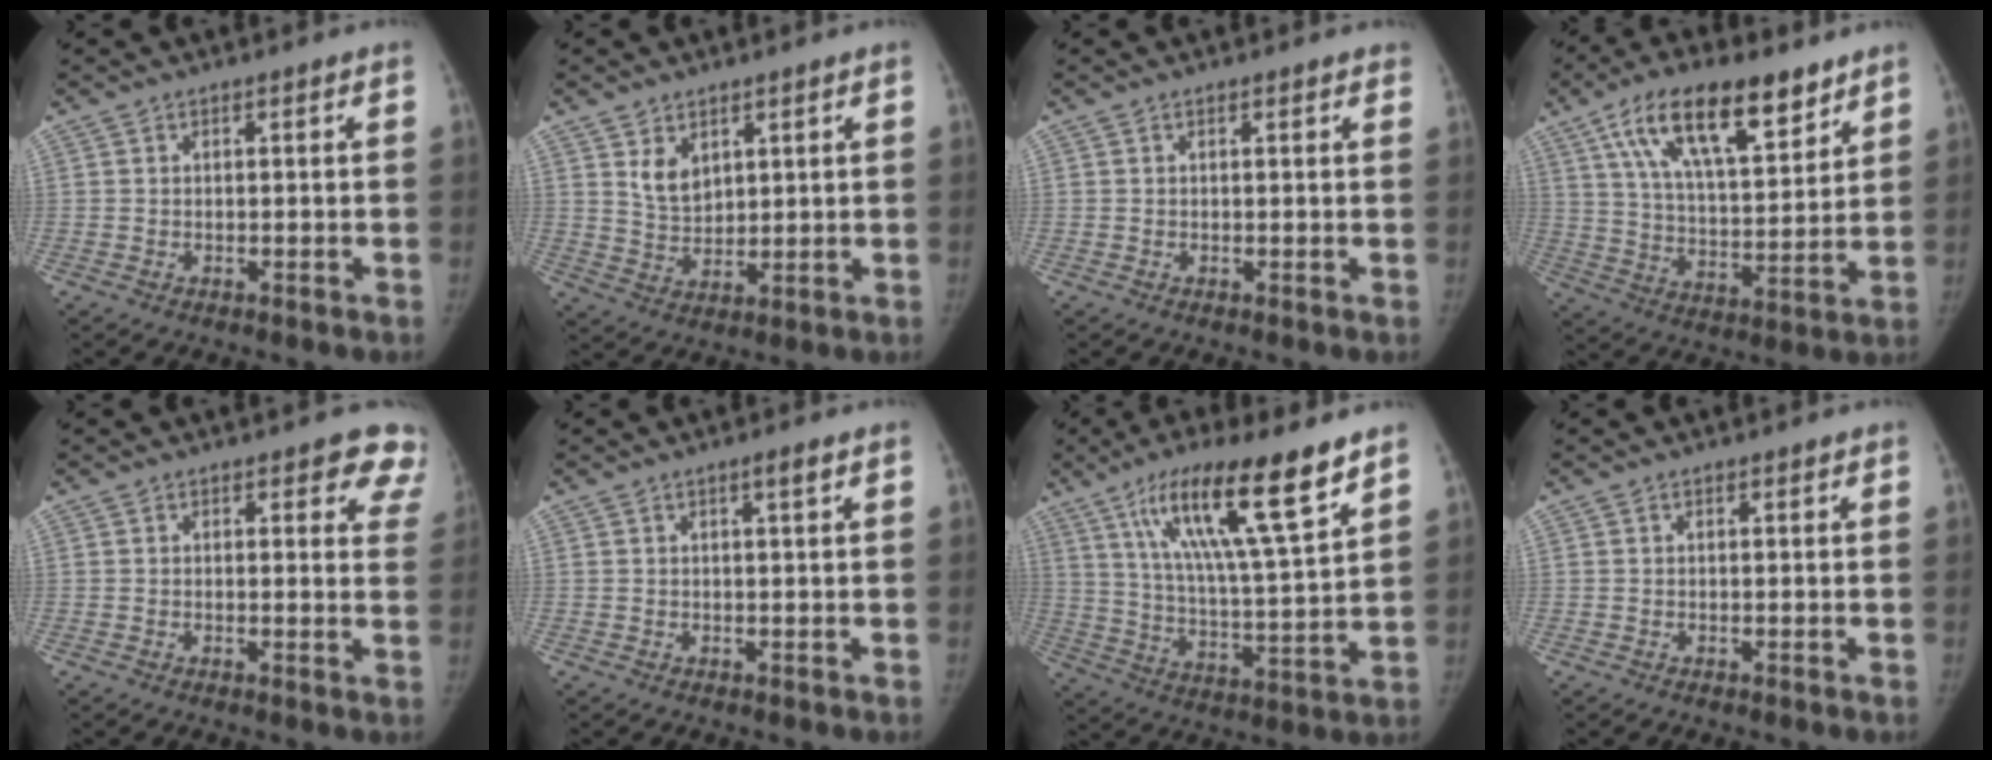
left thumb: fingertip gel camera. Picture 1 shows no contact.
{"total": 5.6, "force": [2.8, 3.7, 3.0], "torque": [-0.029, -0.025, 0.059]}
{"total": 1.4, "force": [1.1, 0.5, 0.7], "torque": [0.000, 0.002, 0.011]}
{"total": 19.8, "force": [11.5, 8.1, 13.9], "torque": [-0.203, -0.033, 0.202]}
{"total": 7.8, "force": [6.0, 3.6, 3.3], "torque": [0.016, -0.024, 0.044]}
{"total": 1.6, "force": [0.8, 0.1, 1.3], "torque": [-0.020, -0.003, 0.014]}
{"total": 20.0, "force": [11.9, 3.0, 15.8], "torque": [-0.255, -0.043, 0.210]}
{"total": 0.5, "force": [0.3, 0.3, 0.2], "torque": [0.002, -0.001, 0.002]}